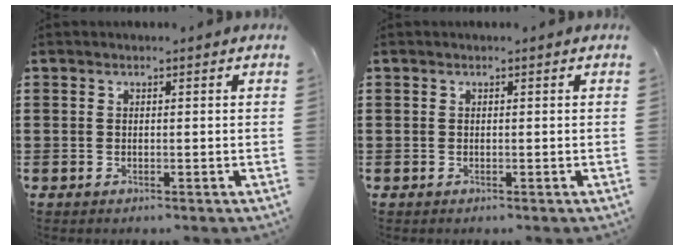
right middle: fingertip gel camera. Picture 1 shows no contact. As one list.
[{"total": 0.0}]